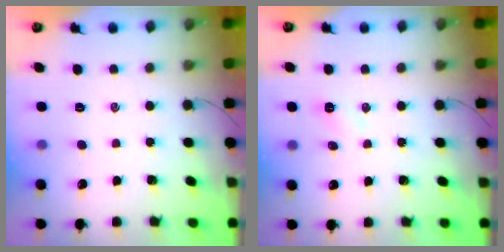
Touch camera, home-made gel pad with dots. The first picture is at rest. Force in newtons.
{"total": 2.9, "press": 2.8, "slide": 0.8}